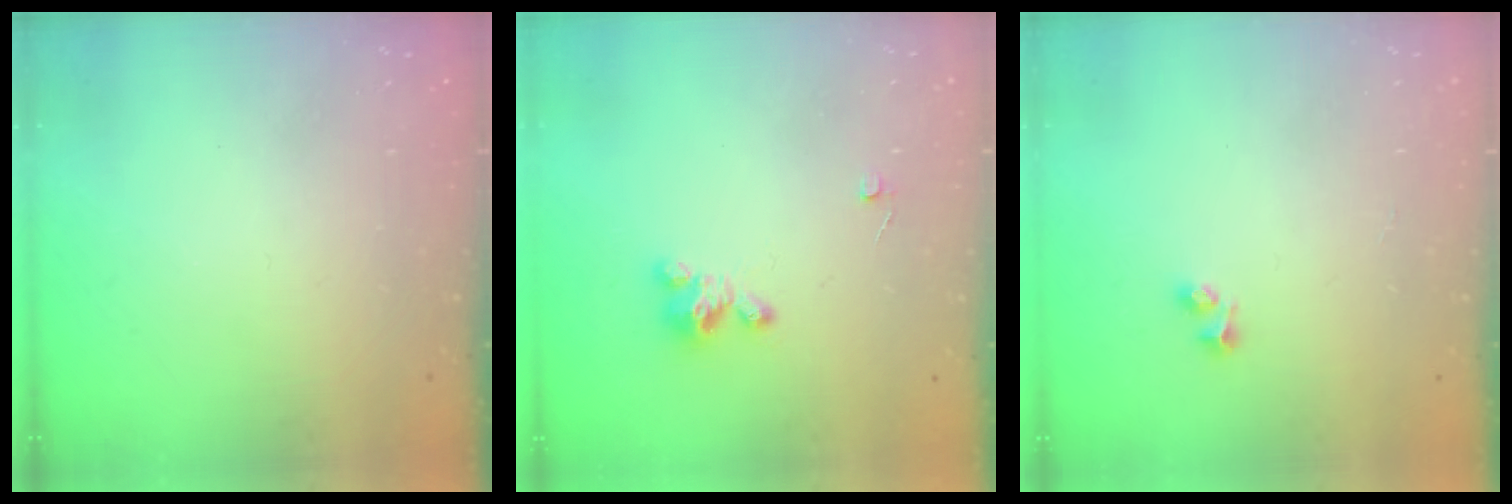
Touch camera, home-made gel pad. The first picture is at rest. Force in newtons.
{"total": 3.2, "press": 3.2, "slide": 0.1}
{"total": 3.2, "press": 2.9, "slide": 1.2}